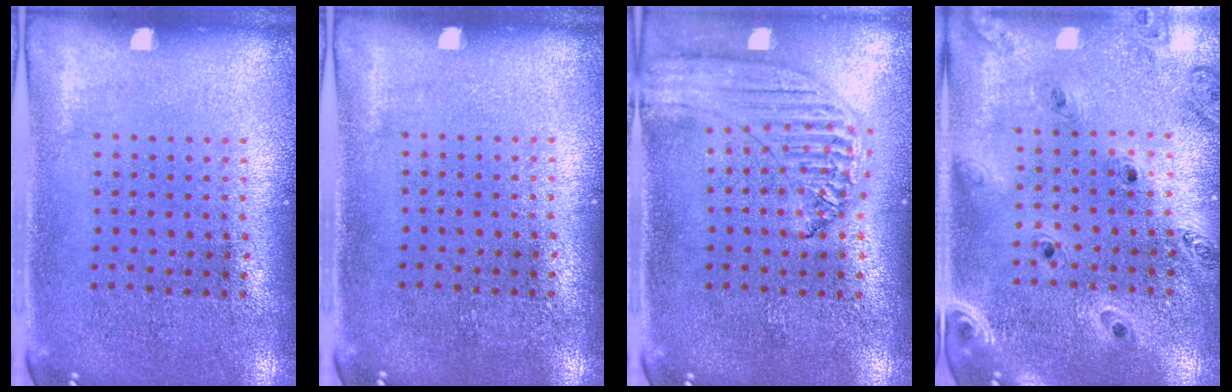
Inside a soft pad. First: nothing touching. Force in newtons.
{"total": 0.0}
{"total": 1.3, "press": 1.3, "slide": 0.1}
{"total": 1.3, "press": 1.3, "slide": 0.1}